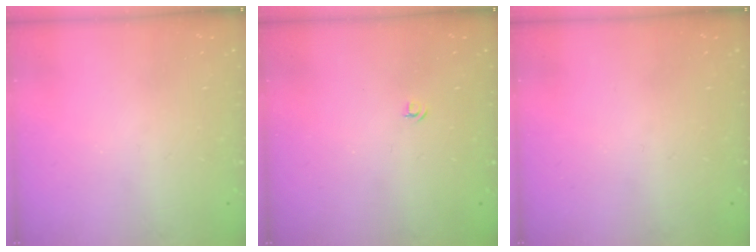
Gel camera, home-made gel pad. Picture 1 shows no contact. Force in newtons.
{"total": 3.2, "press": 3.2, "slide": 0.4}
{"total": 0.0}